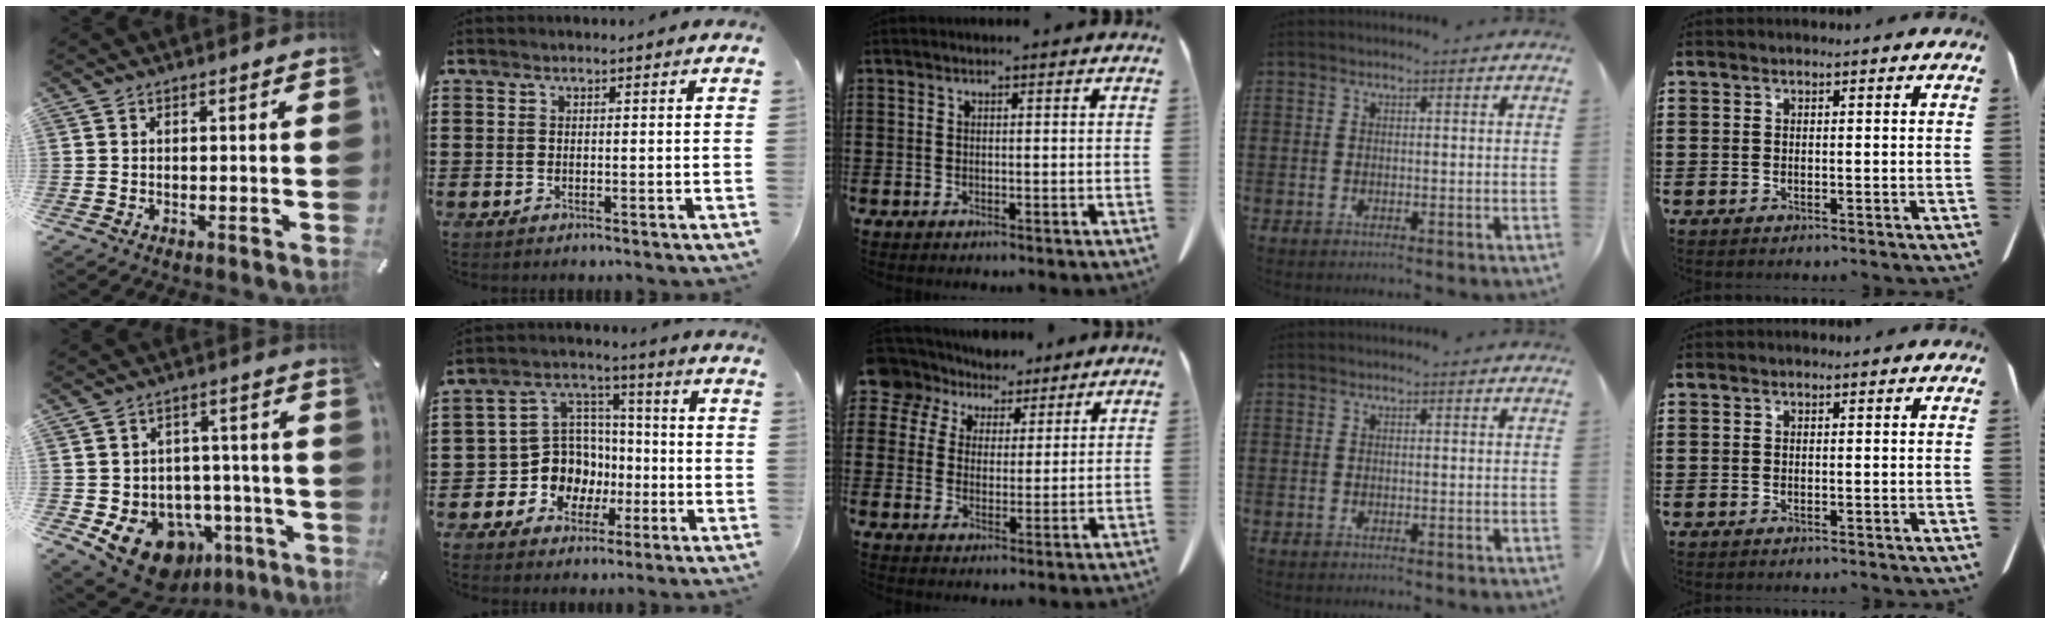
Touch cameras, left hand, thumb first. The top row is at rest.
{"thumb": {"total": 14.5, "force": [-7.5, 10.3, 6.9], "torque": [-0.089, 0.040, -0.118]}, "index": {"total": 10.0, "force": [-2.6, 9.2, 3.0], "torque": [-0.103, 0.010, -0.041]}, "middle": {"total": 6.3, "force": [5.0, 3.8, 1.0], "torque": [-0.046, -0.012, 0.093]}}